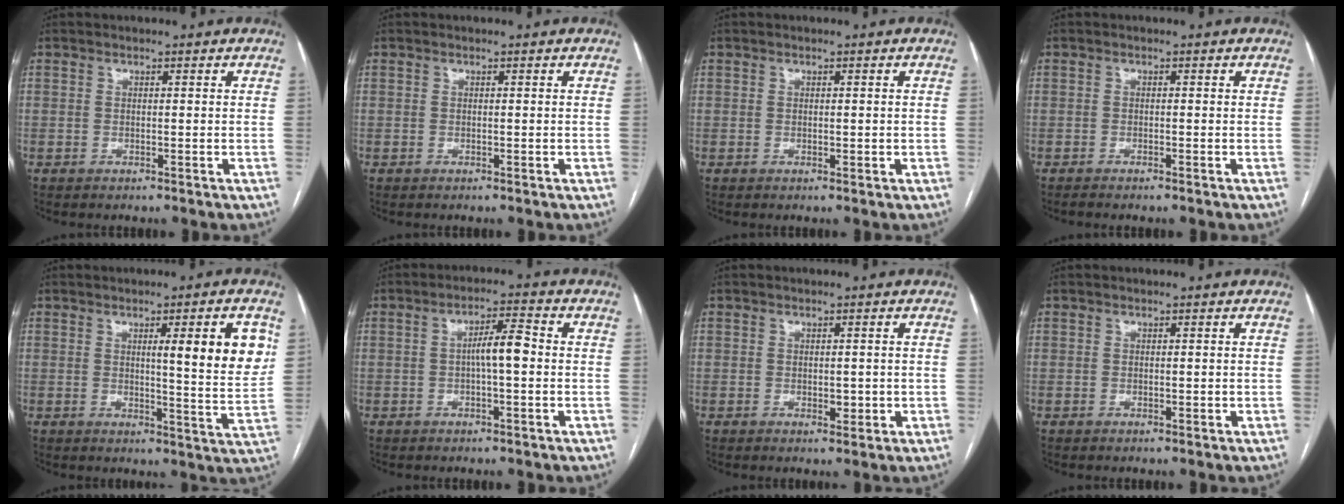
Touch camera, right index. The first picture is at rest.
{"total": 0.0}
{"total": 0.9, "force": [-0.1, 0.6, 0.7], "torque": [-0.011, 0.001, 0.002]}
{"total": 0.9, "force": [-0.8, 0.0, 0.6], "torque": [-0.014, -0.001, -0.012]}
{"total": 10.0, "force": [3.2, 0.6, 9.4], "torque": [-0.116, -0.012, 0.039]}
{"total": 5.2, "force": [-0.2, 0.9, 5.1], "torque": [-0.090, 0.016, -0.003]}
{"total": 2.2, "force": [-0.3, 1.3, 1.7], "torque": [-0.023, 0.000, 0.001]}
{"total": 0.7, "force": [-0.1, 0.4, 0.6], "torque": [-0.010, 0.001, 0.002]}